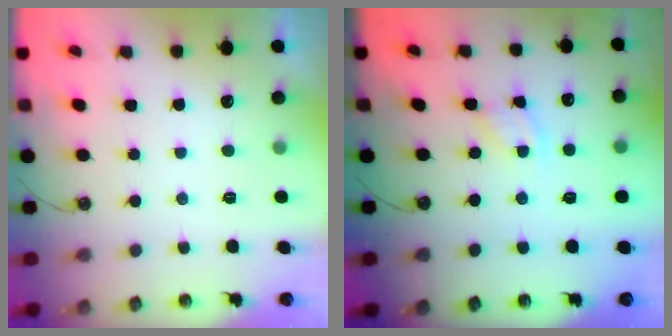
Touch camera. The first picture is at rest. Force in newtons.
{"total": 4.2, "press": 4.2, "slide": 0.4}